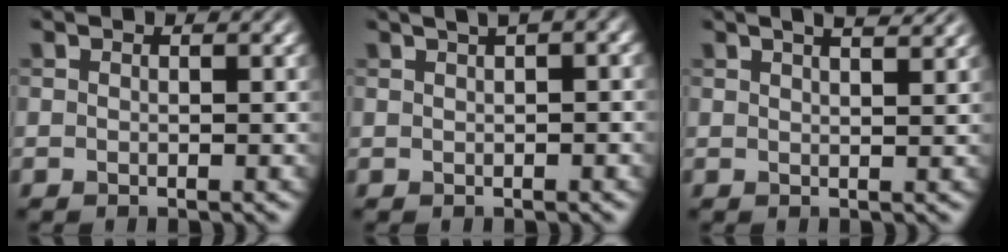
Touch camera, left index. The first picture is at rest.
{"total": 5.2, "force": [2.4, 2.0, 4.1], "torque": [-0.037, 0.030, 0.020]}
{"total": 4.6, "force": [3.1, 1.7, 2.9], "torque": [-0.011, 0.024, 0.012]}